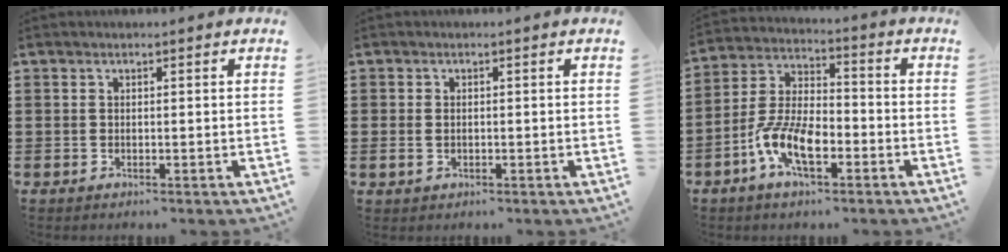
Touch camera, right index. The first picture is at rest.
{"total": 1.1, "force": [-0.2, 0.8, 0.7], "torque": [-0.015, 0.004, -0.006]}
{"total": 9.0, "force": [-4.2, 3.8, 7.0], "torque": [-0.171, -0.008, -0.084]}